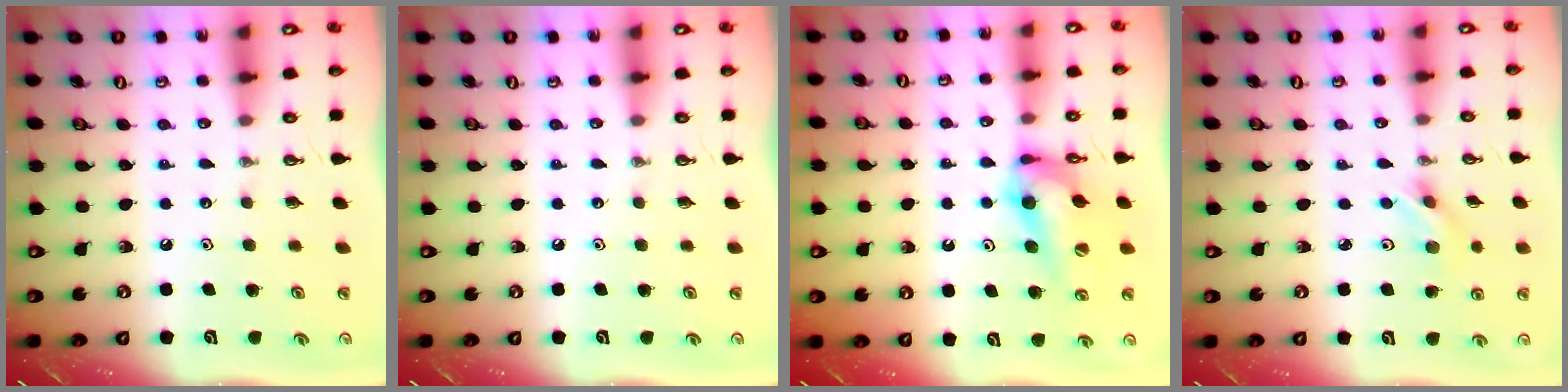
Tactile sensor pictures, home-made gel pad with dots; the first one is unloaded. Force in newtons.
{"total": 0.0}
{"total": 12.2, "press": 12.1, "slide": 1.2}
{"total": 3.2, "press": 3.1, "slide": 0.8}